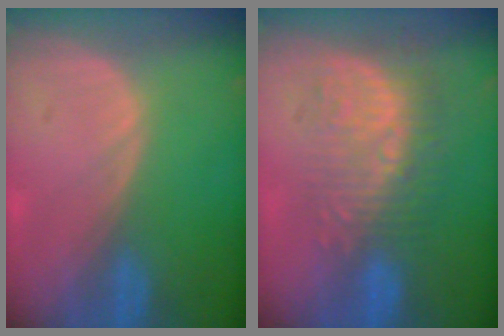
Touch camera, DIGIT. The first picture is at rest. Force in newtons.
{"total": 10.0, "press": 8.7, "slide": 5.0}